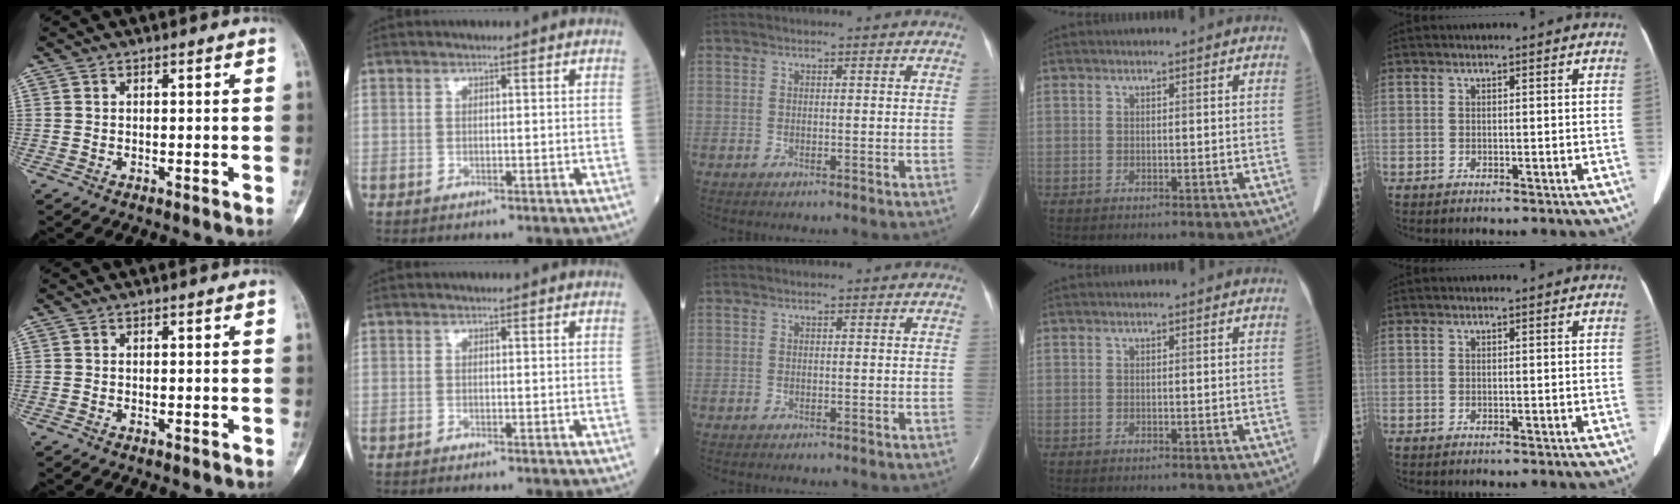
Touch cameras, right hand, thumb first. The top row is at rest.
{"thumb": {"total": 0.9, "force": [-0.4, 0.4, 0.6], "torque": [-0.012, 0.002, -0.005]}, "index": {"total": 1.1, "force": [-1.0, -0.1, 0.6], "torque": [-0.005, 0.001, -0.011]}}